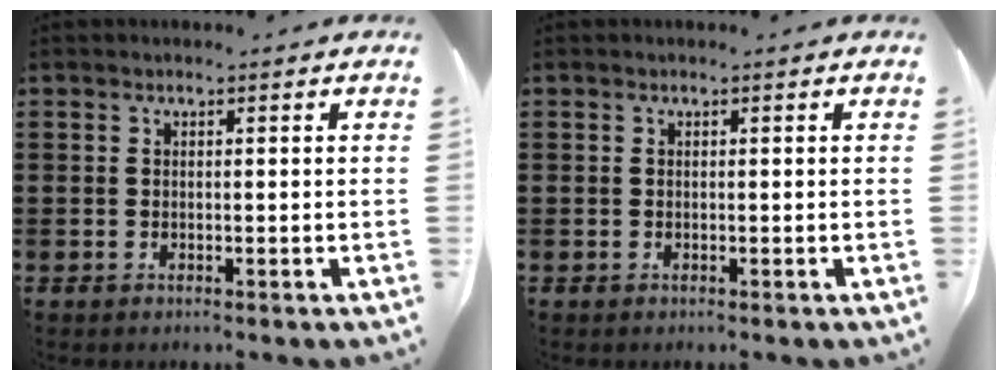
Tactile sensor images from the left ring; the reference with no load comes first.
{"total": 0.0}